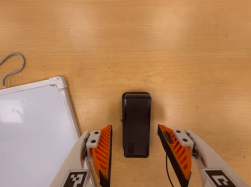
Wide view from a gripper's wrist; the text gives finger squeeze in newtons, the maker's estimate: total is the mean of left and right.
{"total": 0.0}